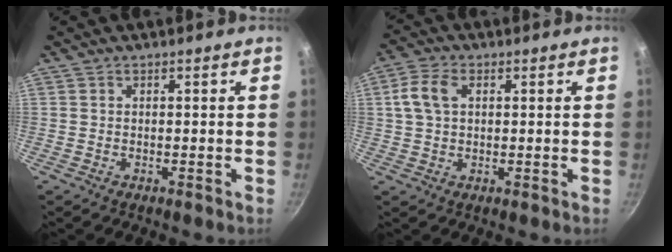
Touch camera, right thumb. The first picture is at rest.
{"total": 6.0, "force": [1.5, 4.0, 4.2], "torque": [-0.079, 0.013, 0.023]}